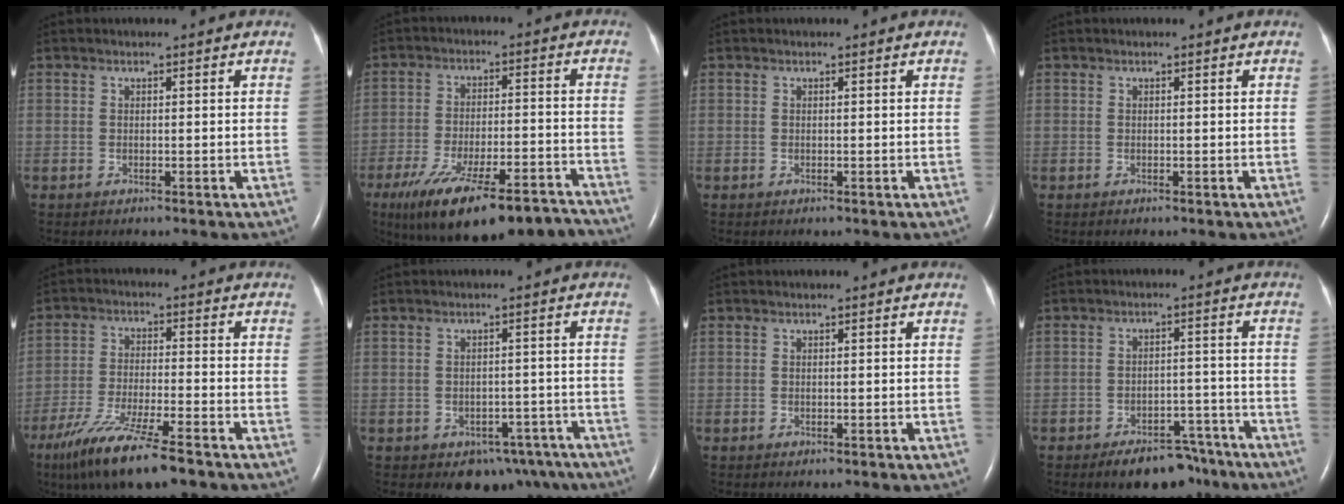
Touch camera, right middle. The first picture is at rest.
{"total": 19.5, "force": [-14.9, 4.5, 11.8], "torque": [-0.172, -0.004, -0.226]}
{"total": 0.0}
{"total": 0.0}
{"total": 12.6, "force": [-8.8, 1.1, 8.9], "torque": [-0.170, -0.038, -0.153]}
{"total": 7.6, "force": [-5.5, 4.8, 2.4], "torque": [-0.012, 0.021, -0.066]}
{"total": 0.0}
{"total": 8.4, "force": [-6.7, 3.8, 3.4], "torque": [-0.036, 0.014, -0.096]}